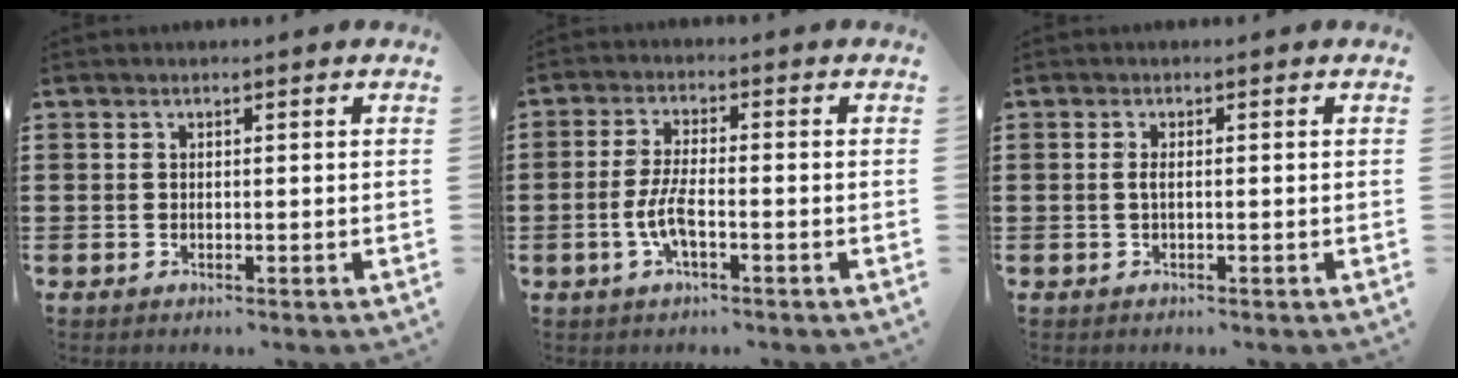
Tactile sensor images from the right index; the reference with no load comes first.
{"total": 5.0, "force": [-1.6, 1.4, 4.6], "torque": [-0.106, -0.004, -0.037]}
{"total": 1.1, "force": [-0.3, 0.2, 1.0], "torque": [-0.028, -0.005, -0.007]}